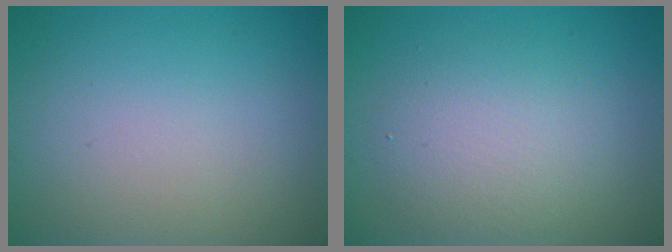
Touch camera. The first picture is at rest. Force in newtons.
{"total": 4.0, "press": 4.0, "slide": 0.1}